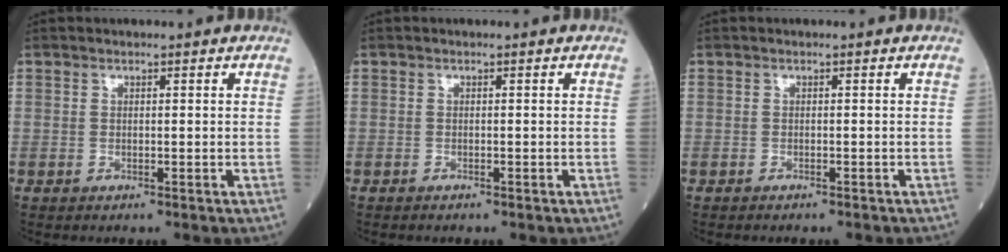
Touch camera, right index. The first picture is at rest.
{"total": 0.6, "force": [-0.6, 0.2, 0.1], "torque": [-0.010, -0.001, -0.008]}
{"total": 2.3, "force": [-2.1, 0.5, 0.8], "torque": [-0.016, -0.004, -0.022]}